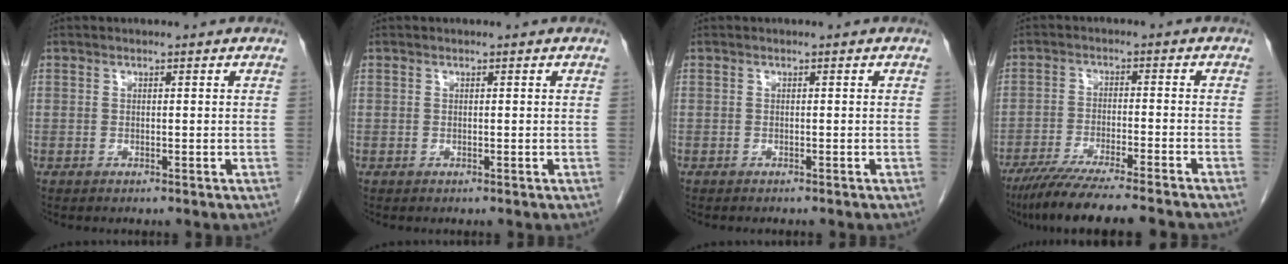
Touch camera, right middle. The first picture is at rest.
{"total": 0.0}
{"total": 2.3, "force": [-2.1, 0.3, 0.9], "torque": [-0.015, -0.003, -0.023]}
{"total": 13.7, "force": [-11.7, -0.1, 7.1], "torque": [-0.099, -0.036, -0.185]}